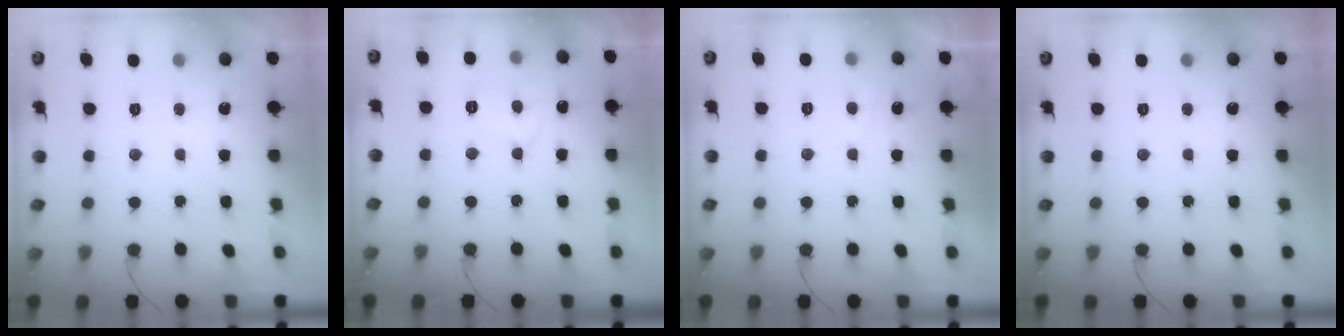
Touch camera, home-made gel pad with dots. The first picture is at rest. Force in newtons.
{"total": 5.8, "press": 5.8, "slide": 0.2}
{"total": 1.9, "press": 1.8, "slide": 0.6}
{"total": 0.0}